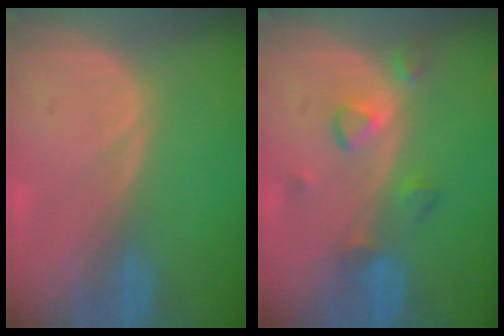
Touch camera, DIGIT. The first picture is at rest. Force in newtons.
{"total": 4.0, "press": 4.0, "slide": 0.4}